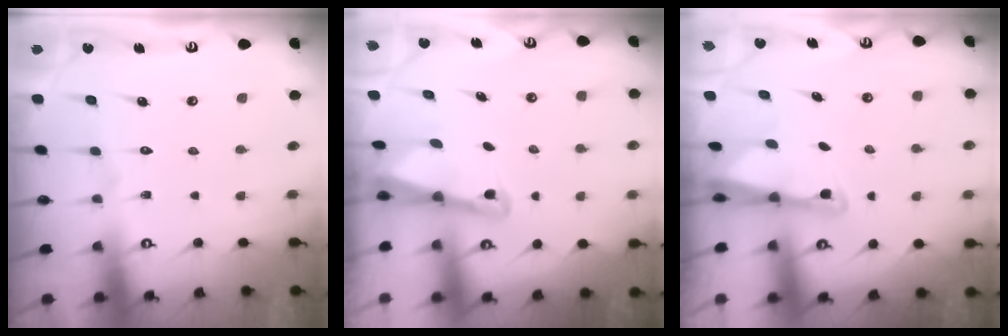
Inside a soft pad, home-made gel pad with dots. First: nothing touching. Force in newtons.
{"total": 2.7, "press": 2.6, "slide": 0.6}
{"total": 2.6, "press": 2.6, "slide": 0.2}